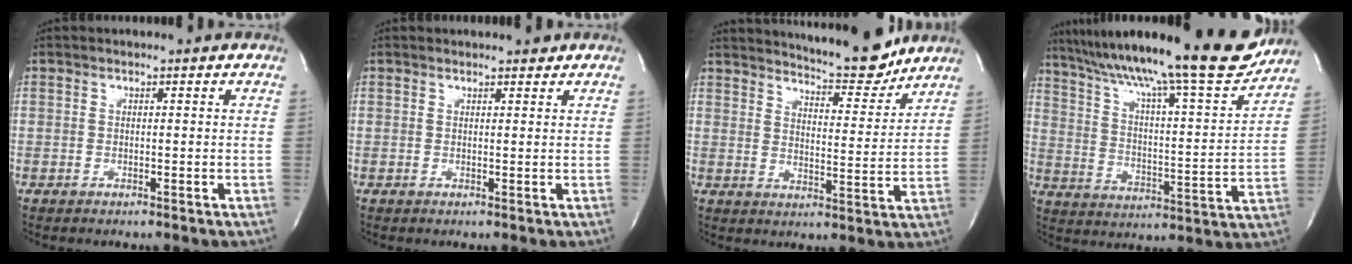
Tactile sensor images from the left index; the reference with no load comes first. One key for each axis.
{"total": 1.5, "fx": 1.3, "fy": 0.5, "fz": 0.5, "tx": -0.010, "ty": -0.001, "tz": 0.014}
{"total": 11.0, "fx": 10.3, "fy": 1.3, "fz": 3.5, "tx": -0.052, "ty": -0.024, "tz": 0.141}
{"total": 24.8, "fx": 20.7, "fy": 1.9, "fz": 13.5, "tx": -0.227, "ty": -0.018, "tz": 0.302}